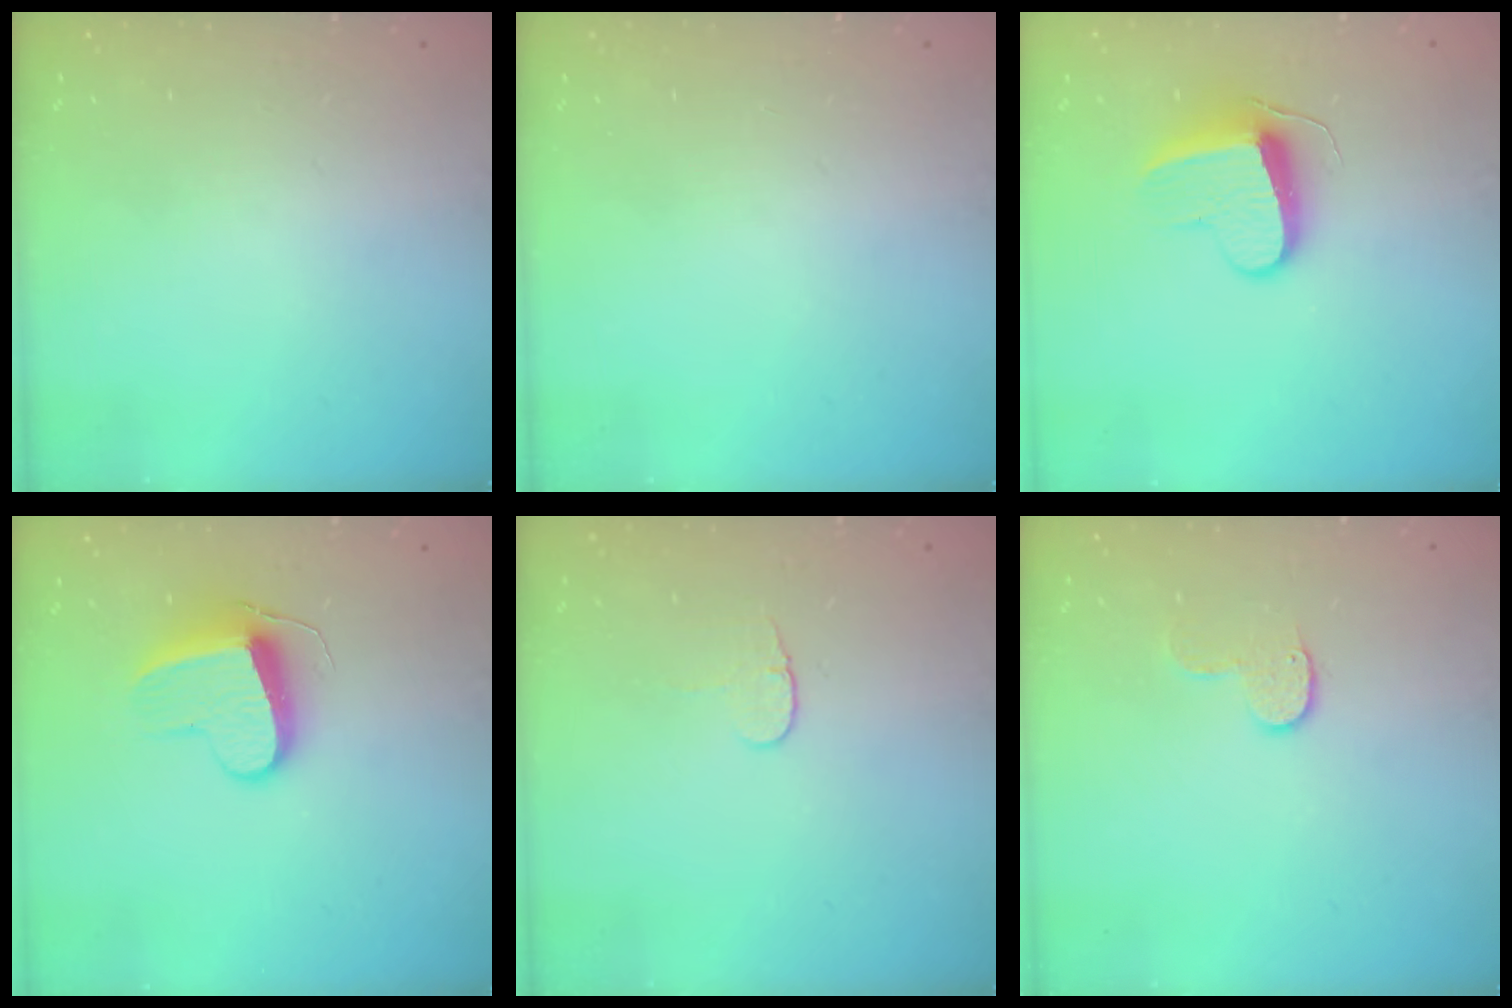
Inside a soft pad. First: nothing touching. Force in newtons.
{"total": 0.0}
{"total": 9.3, "press": 9.3, "slide": 0.5}
{"total": 9.9, "press": 9.9, "slide": 0.6}
{"total": 3.7, "press": 3.7, "slide": 0.5}
{"total": 5.5, "press": 5.5, "slide": 0.6}